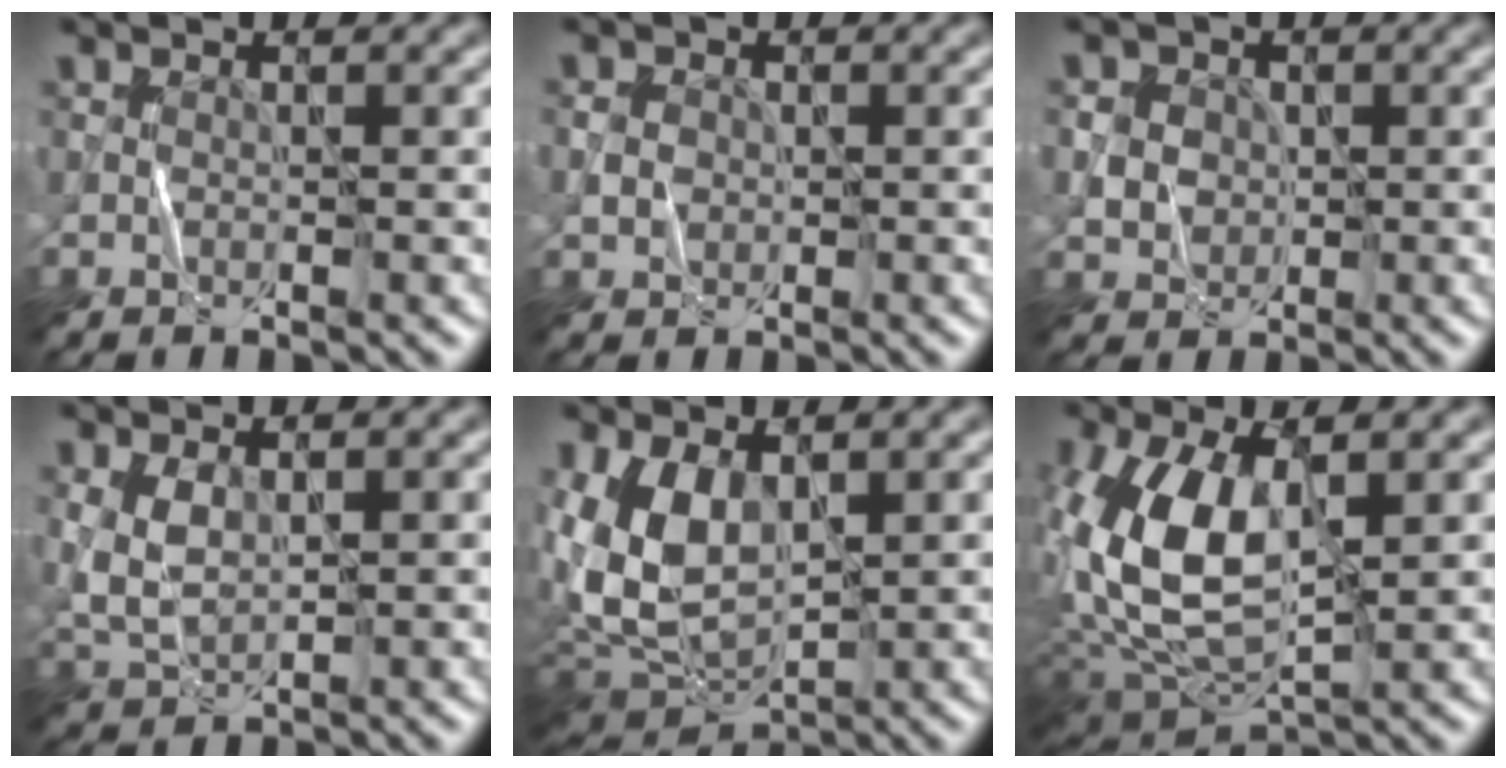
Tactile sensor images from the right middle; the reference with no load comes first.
{"total": 1.8, "force": [0.0, 1.6, 0.8], "torque": [-0.020, 0.000, 0.002]}
{"total": 4.9, "force": [1.3, 4.3, 1.9], "torque": [-0.034, 0.019, 0.018]}
{"total": 2.9, "force": [0.9, 1.6, 2.3], "torque": [-0.057, -0.002, 0.024]}
{"total": 8.2, "force": [1.2, 5.0, 6.3], "torque": [-0.148, -0.009, 0.020]}
{"total": 10.9, "force": [1.3, 5.9, 9.1], "torque": [-0.210, -0.006, 0.025]}